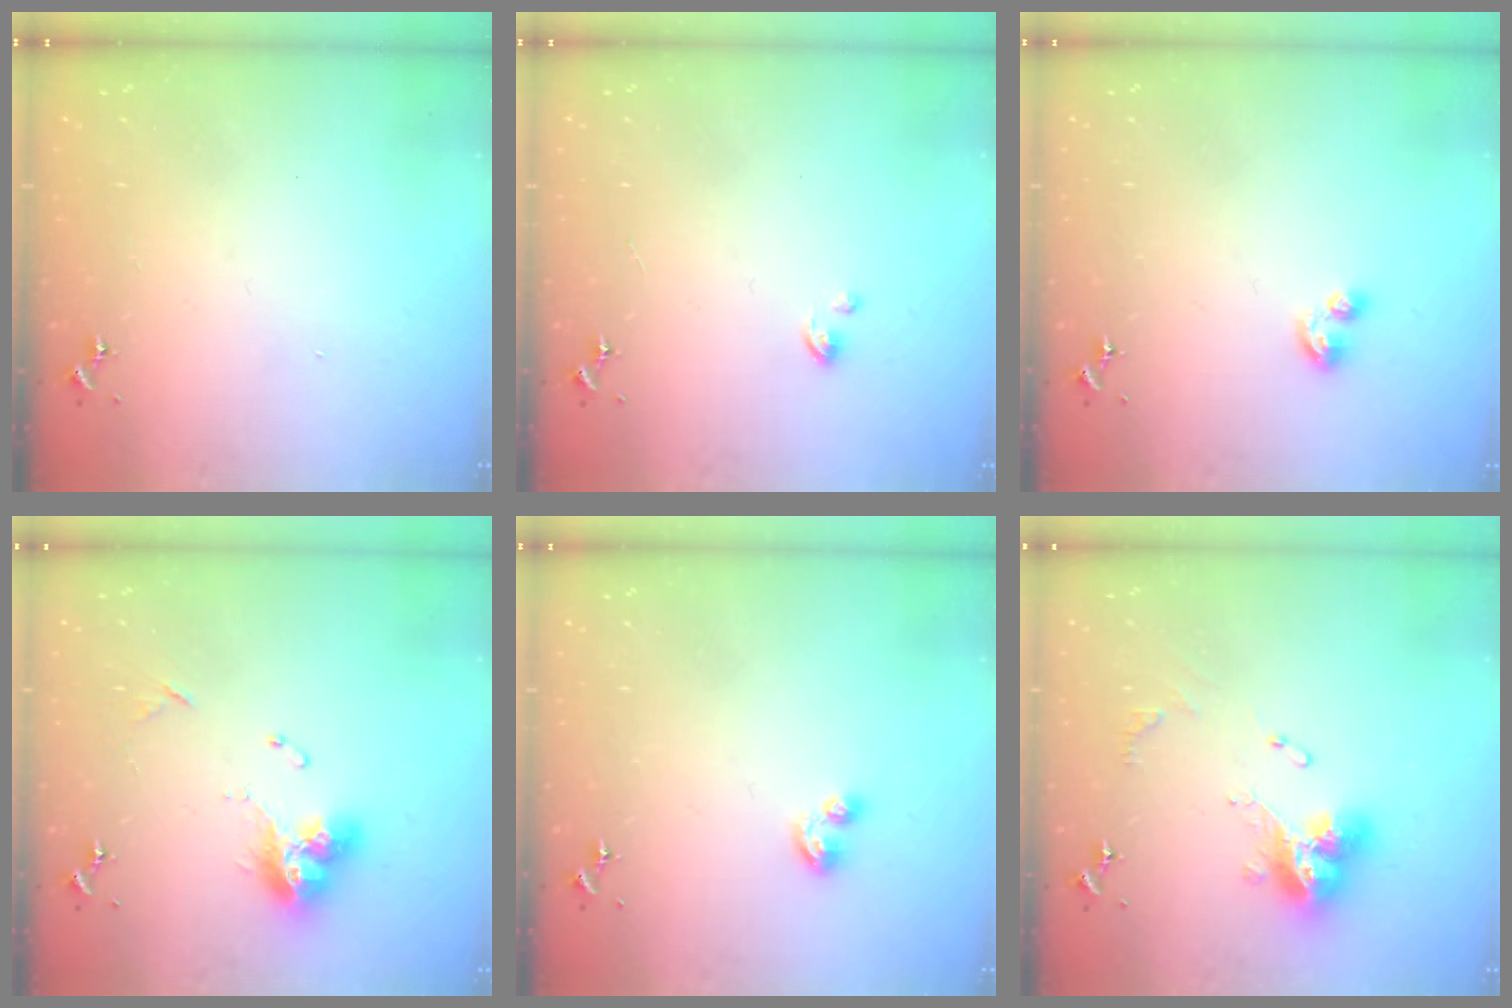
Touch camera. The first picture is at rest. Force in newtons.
{"total": 1.4, "press": 1.4, "slide": 0.1}
{"total": 5.6, "press": 5.5, "slide": 0.7}
{"total": 12.9, "press": 12.9, "slide": 1.0}
{"total": 5.6, "press": 5.5, "slide": 0.7}
{"total": 13.2, "press": 13.1, "slide": 1.2}